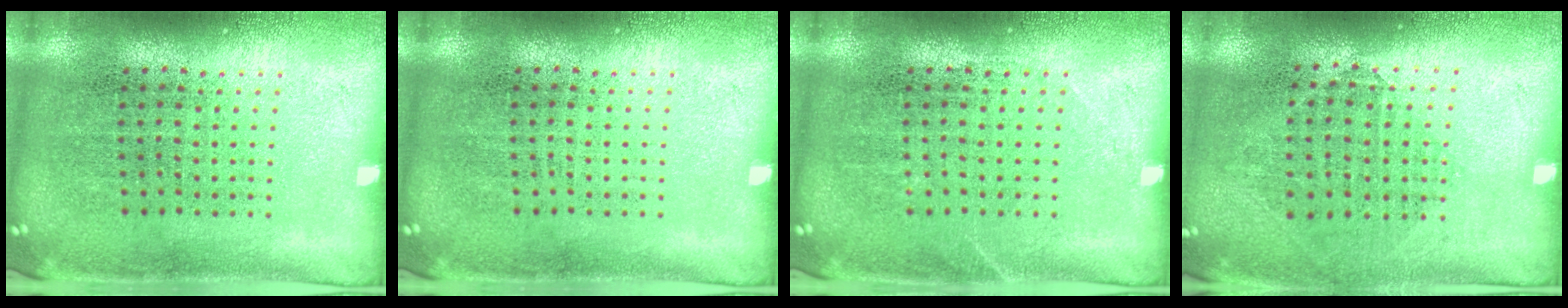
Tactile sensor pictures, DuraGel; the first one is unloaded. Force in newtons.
{"total": 0.0}
{"total": 0.7, "press": 0.6, "slide": 0.2}
{"total": 0.9, "press": 0.8, "slide": 0.4}